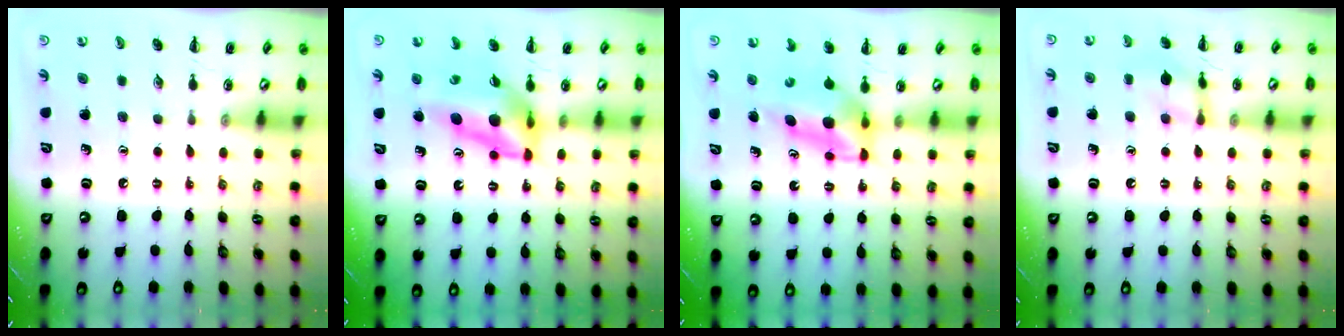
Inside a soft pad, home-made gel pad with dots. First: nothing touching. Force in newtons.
{"total": 11.7, "press": 11.0, "slide": 3.8}
{"total": 5.4, "press": 5.4, "slide": 0.7}
{"total": 9.1, "press": 9.1, "slide": 0.5}